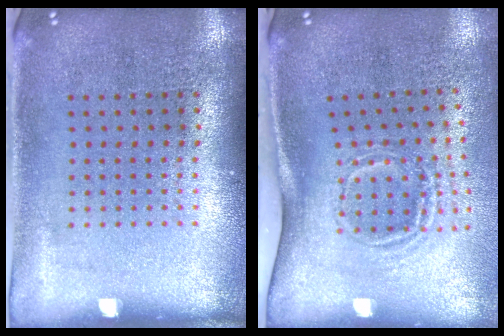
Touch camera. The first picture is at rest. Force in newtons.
{"total": 1.9, "press": 1.2, "slide": 1.4}